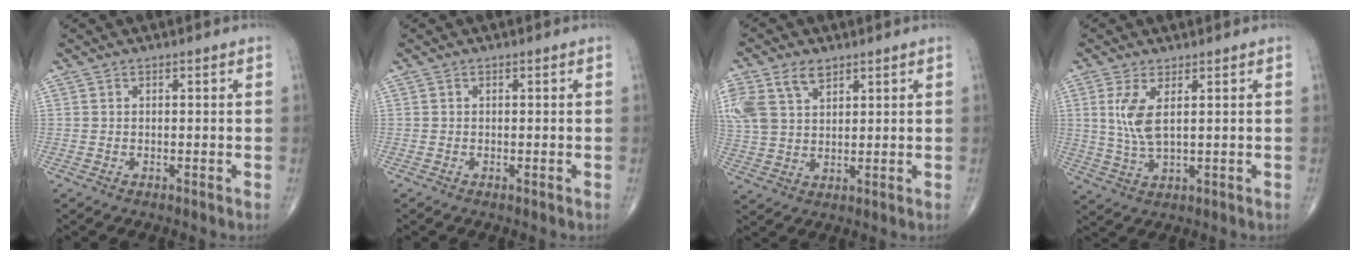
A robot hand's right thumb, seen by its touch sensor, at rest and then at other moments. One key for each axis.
{"total": 0.0}
{"total": 12.2, "fx": 6.0, "fy": 7.9, "fz": 7.2, "tx": -0.173, "ty": 0.002, "tz": 0.121}
{"total": 6.1, "fx": 1.7, "fy": 2.2, "fz": 5.5, "tx": -0.128, "ty": -0.012, "tz": 0.044}